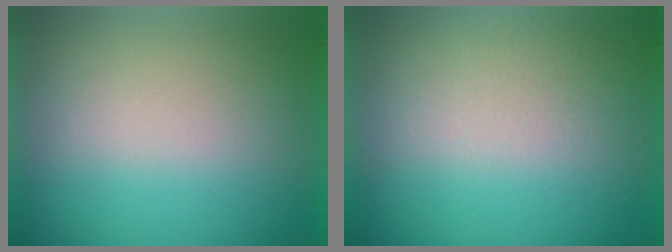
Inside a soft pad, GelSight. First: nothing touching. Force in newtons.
{"total": 4.0}